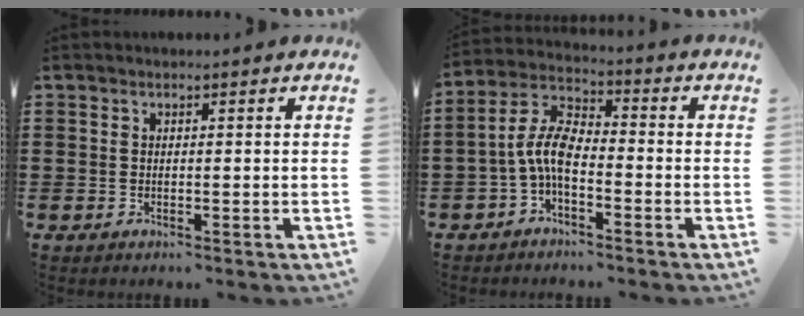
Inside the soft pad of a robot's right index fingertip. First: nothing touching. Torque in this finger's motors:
{"motor_torque": [1.48, -0.66, 0.61, 0.21]}